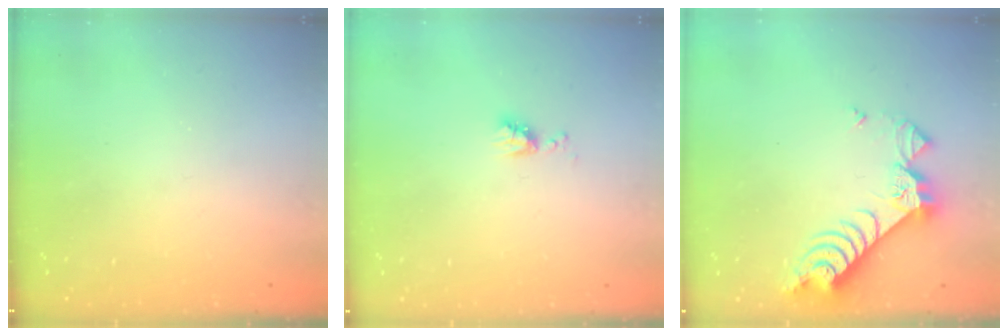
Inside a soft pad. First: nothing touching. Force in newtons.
{"total": 4.9, "press": 4.8, "slide": 0.8}
{"total": 8.4, "press": 8.4, "slide": 1.0}